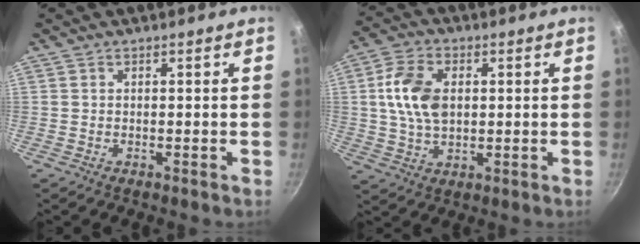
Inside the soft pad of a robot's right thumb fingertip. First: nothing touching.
{"total": 10.7, "force": [1.5, 7.0, 8.0], "torque": [-0.138, 0.008, 0.024]}